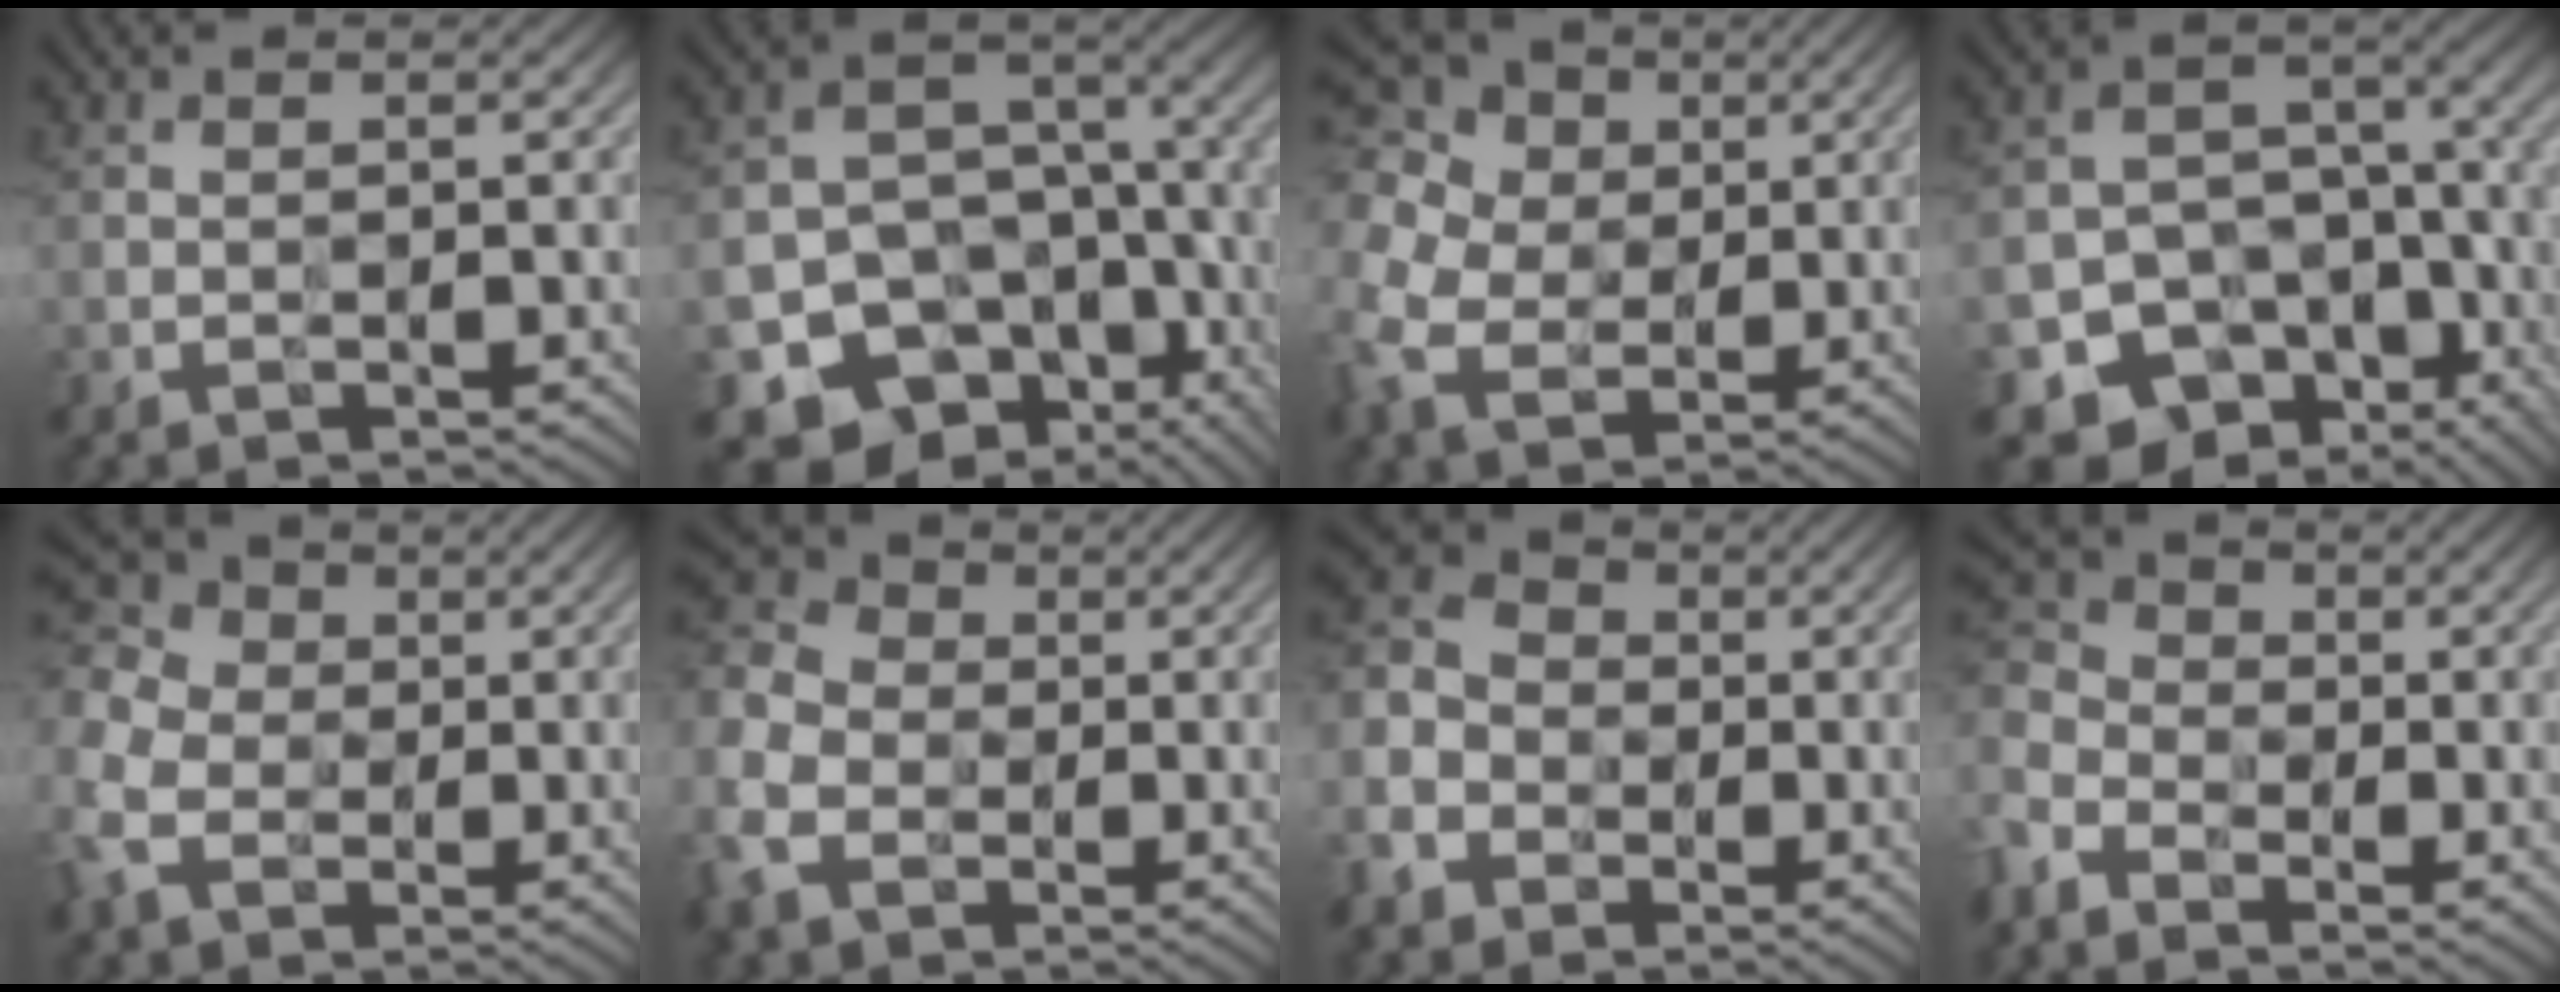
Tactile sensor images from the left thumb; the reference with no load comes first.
{"total": 16.2, "force": [-5.0, 12.1, 9.6], "torque": [-0.172, -0.051, -0.044]}
{"total": 15.2, "force": [1.7, 12.5, 8.5], "torque": [-0.261, -0.004, 0.023]}
{"total": 14.8, "force": [-6.5, 10.8, 7.8], "torque": [-0.142, -0.051, -0.086]}
{"total": 13.0, "force": [-2.1, 10.4, 7.4], "torque": [-0.237, -0.023, -0.051]}
{"total": 12.6, "force": [-3.5, 9.8, 7.1], "torque": [-0.228, -0.040, -0.075]}
{"total": 11.2, "force": [-4.3, 9.0, 5.1], "torque": [-0.164, -0.042, -0.097]}
{"total": 8.5, "force": [-4.5, 5.8, 4.3], "torque": [-0.146, -0.027, -0.096]}